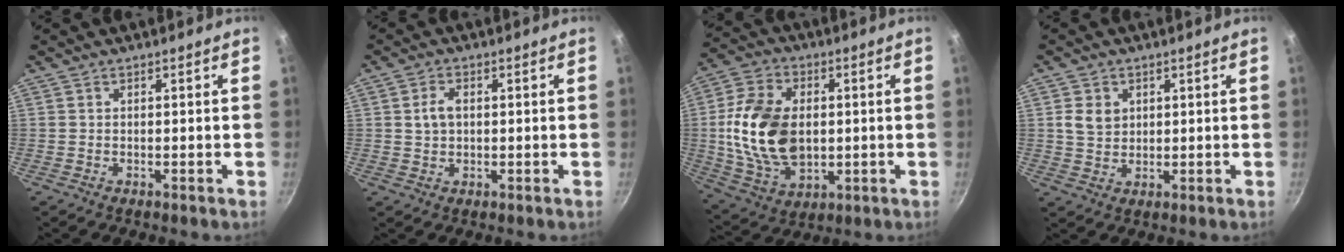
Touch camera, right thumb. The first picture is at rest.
{"total": 3.6, "force": [0.6, 2.5, 2.6], "torque": [-0.039, 0.005, 0.010]}
{"total": 18.7, "force": [0.5, 12.5, 14.0], "torque": [-0.251, 0.002, 0.017]}
{"total": 4.8, "force": [1.3, 3.9, 2.5], "torque": [-0.032, -0.003, 0.027]}